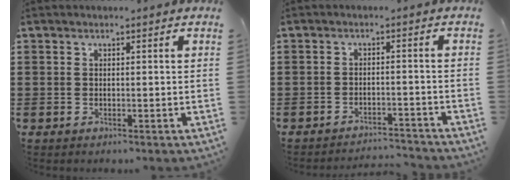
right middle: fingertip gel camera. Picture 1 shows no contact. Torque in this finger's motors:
{"motor_torque": [0.03, -0.03, 0.00, 0.01]}